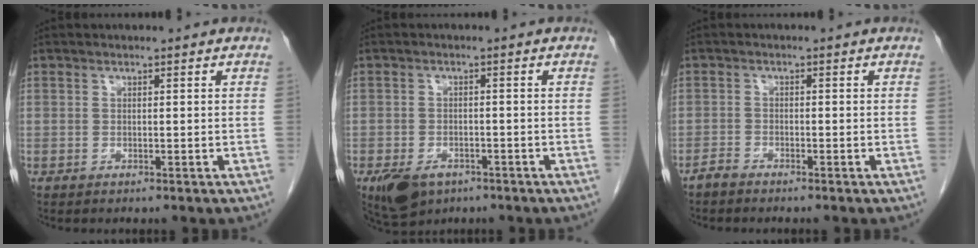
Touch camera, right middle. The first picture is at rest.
{"total": 6.4, "force": [-3.9, 3.8, 3.5], "torque": [-0.063, -0.006, -0.057]}
{"total": 1.5, "force": [-1.4, 0.3, 0.4], "torque": [-0.013, -0.001, -0.028]}